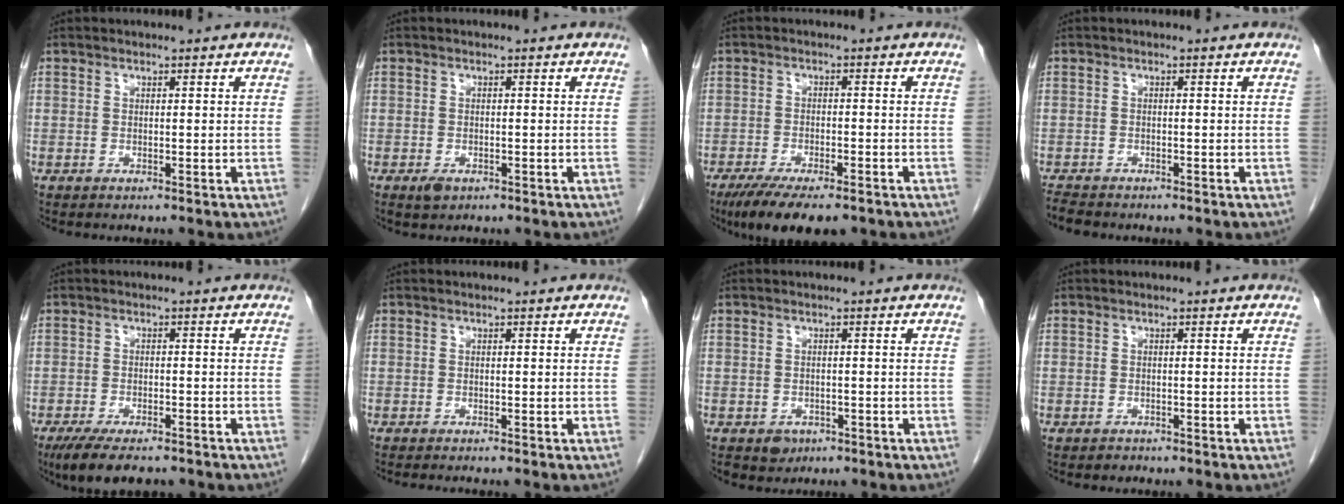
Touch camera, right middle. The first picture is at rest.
{"total": 1.8, "force": [-1.0, 1.1, 1.0], "torque": [-0.021, 0.000, -0.009]}
{"total": 10.6, "force": [-7.9, 2.9, 6.4], "torque": [-0.097, -0.015, -0.120]}
{"total": 3.2, "force": [-2.9, 0.9, 0.9], "torque": [-0.017, -0.009, -0.046]}
{"total": 8.1, "force": [-6.3, 2.4, 4.5], "torque": [-0.075, -0.014, -0.098]}
{"total": 1.6, "force": [-1.4, -0.1, 0.7], "torque": [-0.011, -0.002, -0.019]}
{"total": 2.5, "force": [-1.4, 2.0, 0.8], "torque": [-0.011, 0.004, -0.014]}
{"total": 0.8, "force": [-0.7, 0.5, -0.1], "torque": [-0.008, 0.000, -0.012]}